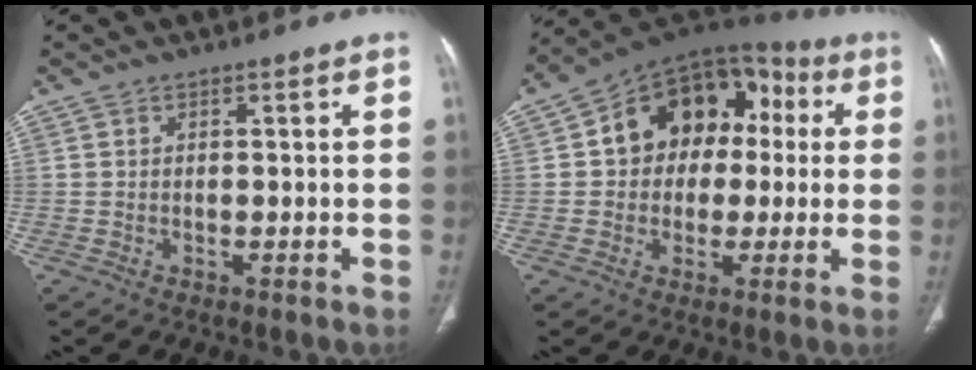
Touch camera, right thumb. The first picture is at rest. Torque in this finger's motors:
{"motor_torque": [1.44, 2.50, 0.82, -0.13, 0.12]}